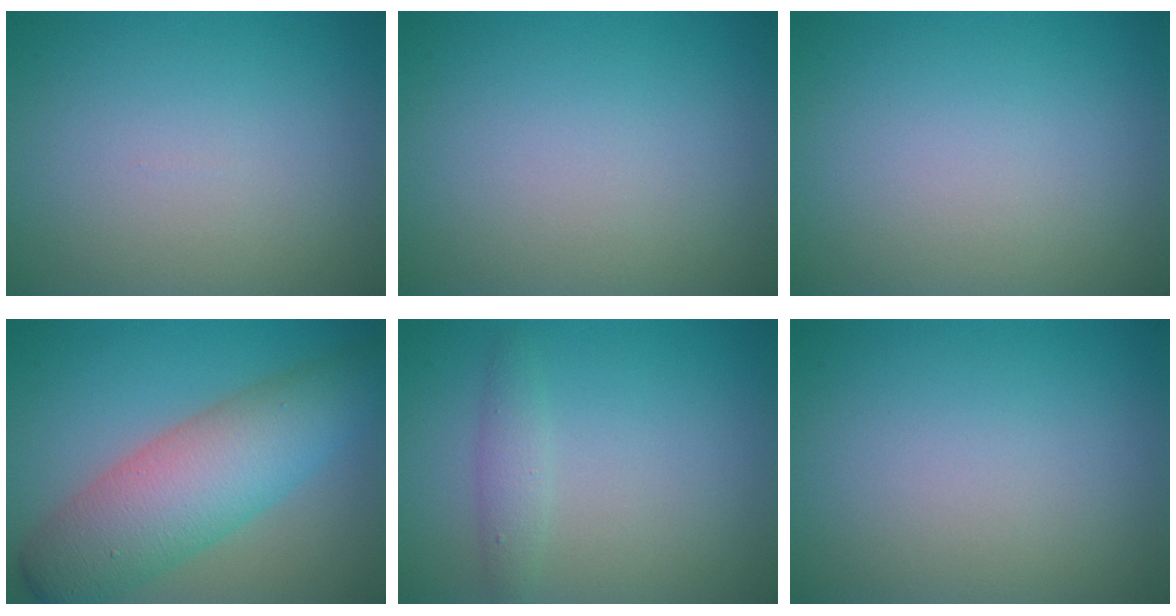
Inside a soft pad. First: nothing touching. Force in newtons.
{"total": 0.0}
{"total": 0.0}
{"total": 8.4, "press": 8.4, "slide": 0.1}
{"total": 1.6, "press": 1.6, "slide": 0.0}
{"total": 0.0}